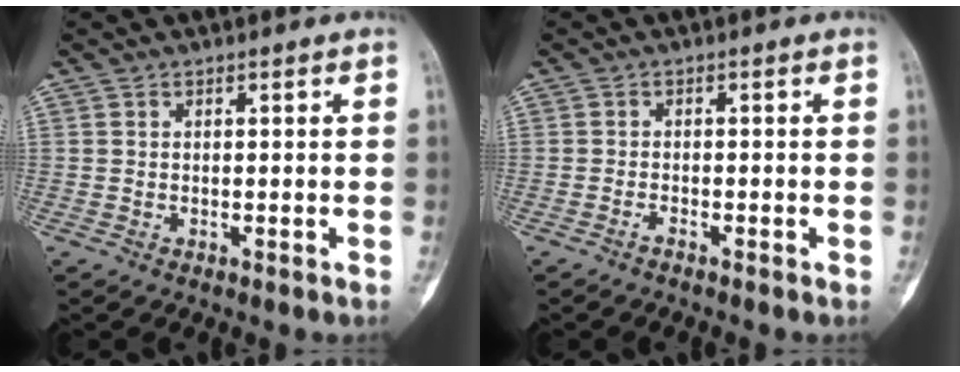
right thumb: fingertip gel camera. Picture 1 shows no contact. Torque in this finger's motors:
{"motor_torque": [-0.55, -0.24, 0.20, -0.01, -0.11]}